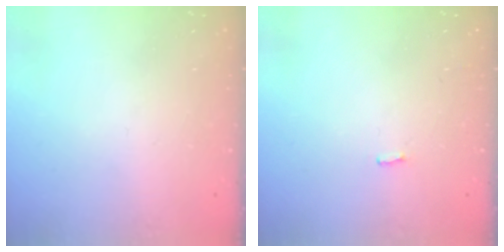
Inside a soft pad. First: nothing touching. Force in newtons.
{"total": 1.6, "press": 1.6, "slide": 0.2}